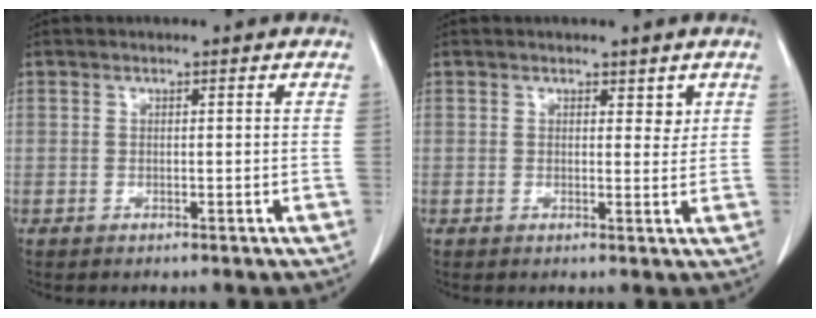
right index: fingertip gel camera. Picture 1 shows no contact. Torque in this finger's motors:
{"motor_torque": [0.06, 0.21, 0.04, 0.00]}